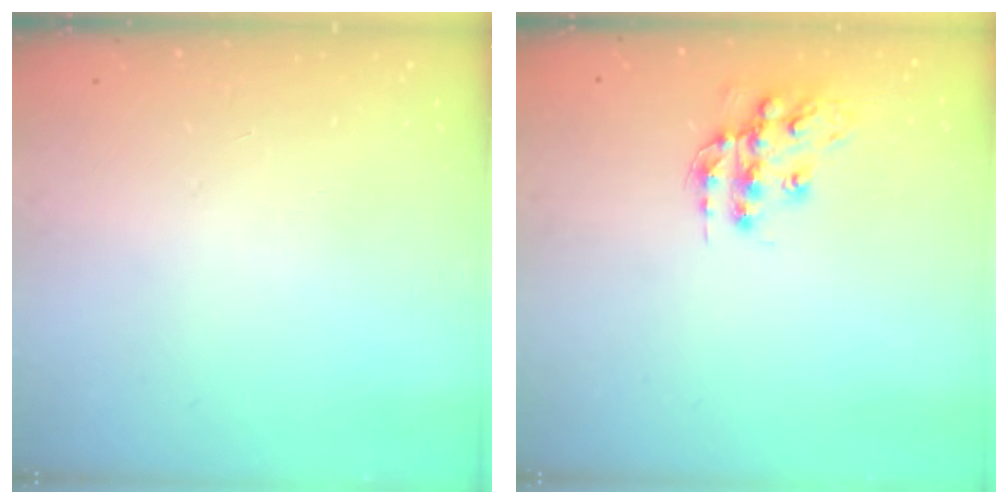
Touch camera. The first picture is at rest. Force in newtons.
{"total": 12.5, "press": 12.5, "slide": 0.9}